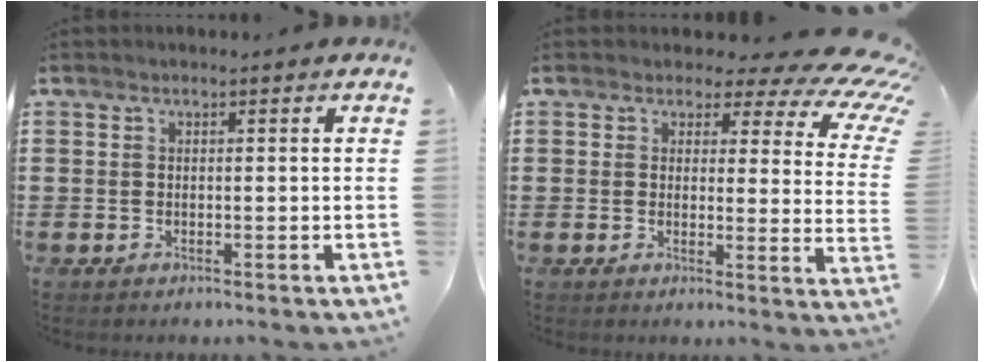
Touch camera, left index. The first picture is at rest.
{"total": 5.3, "force": [3.7, 2.4, 2.9], "torque": [-0.059, -0.017, 0.060]}